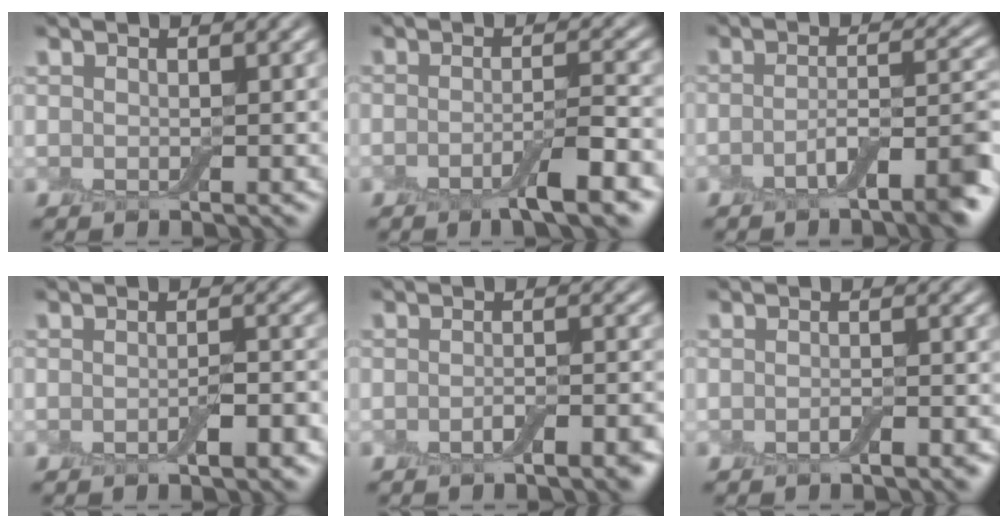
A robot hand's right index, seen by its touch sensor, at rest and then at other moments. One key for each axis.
{"total": 3.8, "fx": -2.2, "fy": 0.5, "fz": 3.2, "tx": -0.051, "ty": 0.000, "tz": -0.039}
{"total": 5.4, "fx": -3.0, "fy": 1.3, "fz": 4.3, "tx": -0.063, "ty": 0.005, "tz": -0.049}
{"total": 2.3, "fx": -1.1, "fy": 0.6, "fz": 1.9, "tx": -0.030, "ty": -0.002, "tz": -0.016}
{"total": 2.9, "fx": -1.8, "fy": 0.9, "fz": 2.1, "tx": -0.034, "ty": -0.005, "tz": -0.024}
{"total": 1.9, "fx": -1.2, "fy": 0.6, "fz": 1.3, "tx": -0.020, "ty": -0.004, "tz": -0.016}